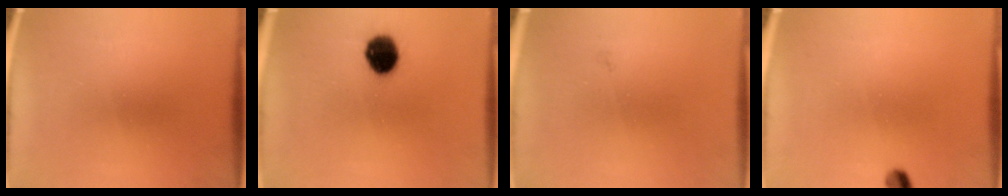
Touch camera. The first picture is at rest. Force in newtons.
{"total": 9.1}
{"total": 0.7}
{"total": 2.3}